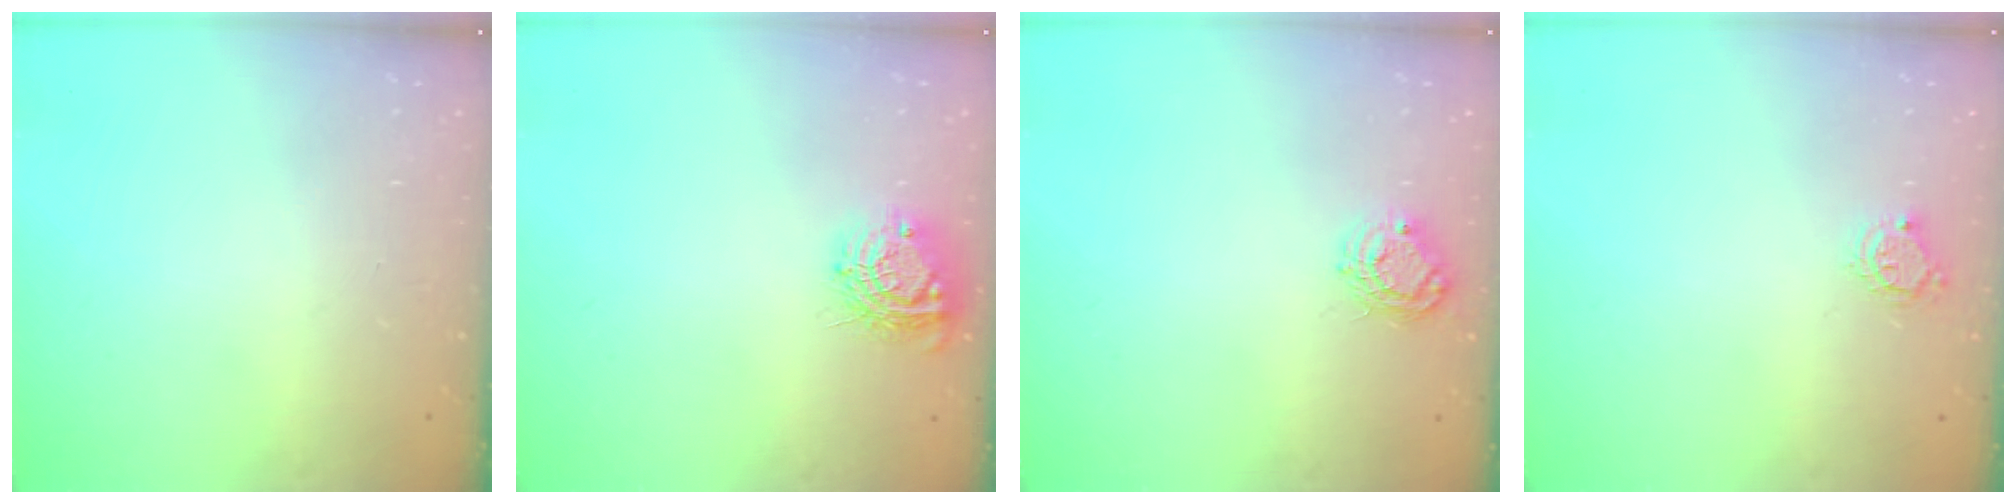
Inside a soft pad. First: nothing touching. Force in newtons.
{"total": 9.6, "press": 9.6, "slide": 0.5}
{"total": 6.6, "press": 6.6, "slide": 0.4}
{"total": 5.1, "press": 5.1, "slide": 0.5}